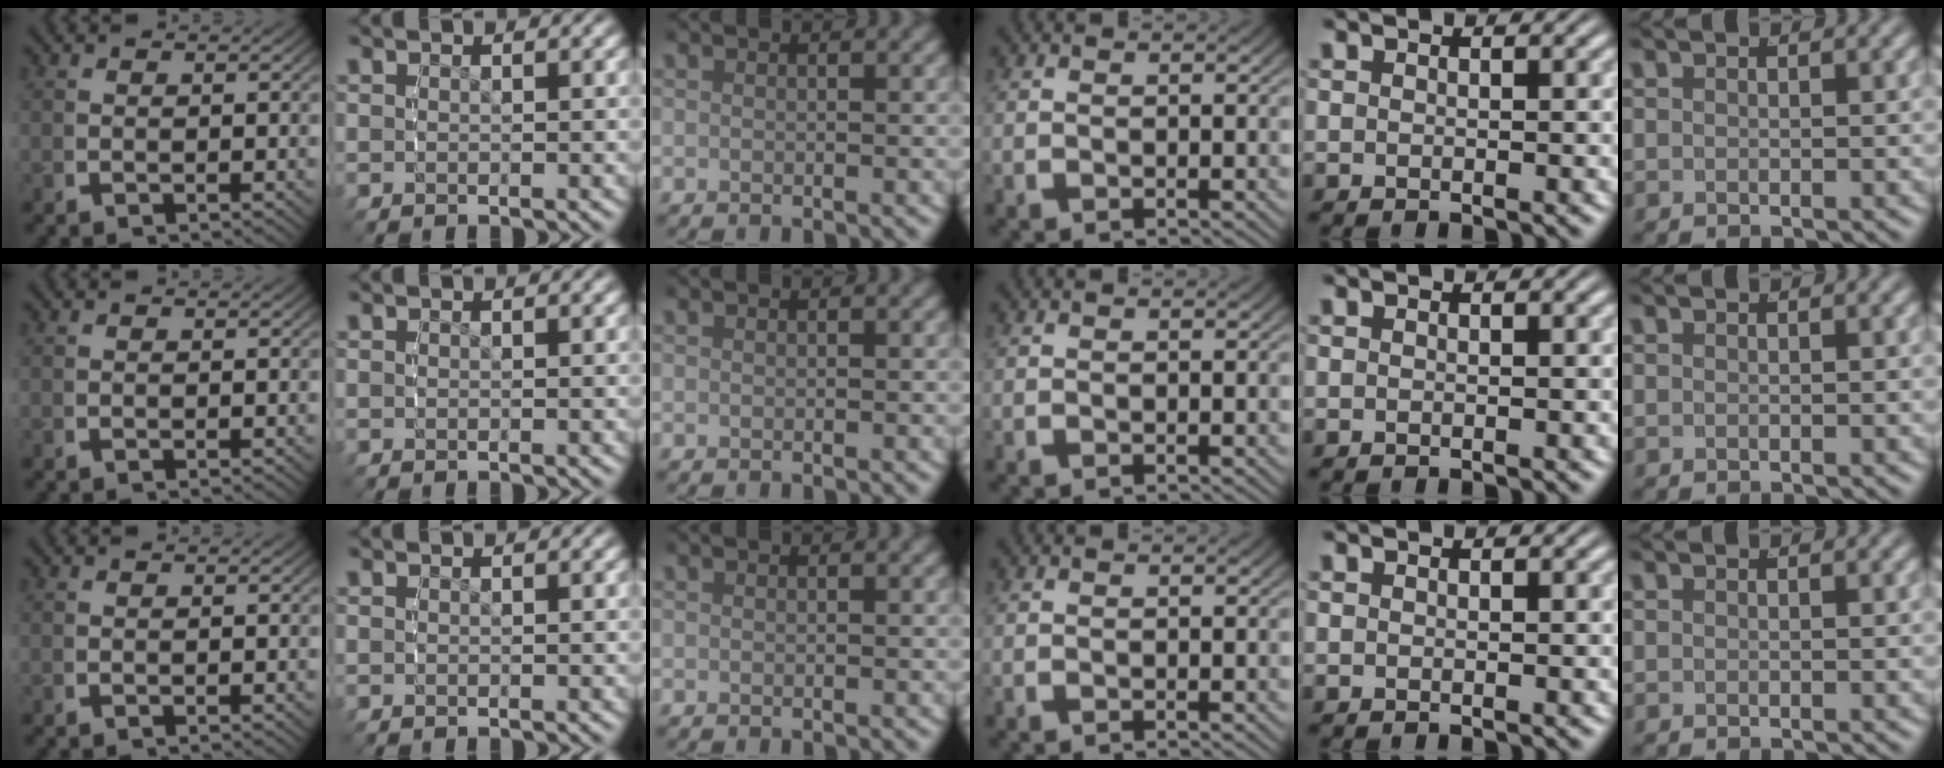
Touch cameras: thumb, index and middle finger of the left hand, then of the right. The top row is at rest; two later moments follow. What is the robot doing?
{"motion": "reach", "object": "glasses case"}